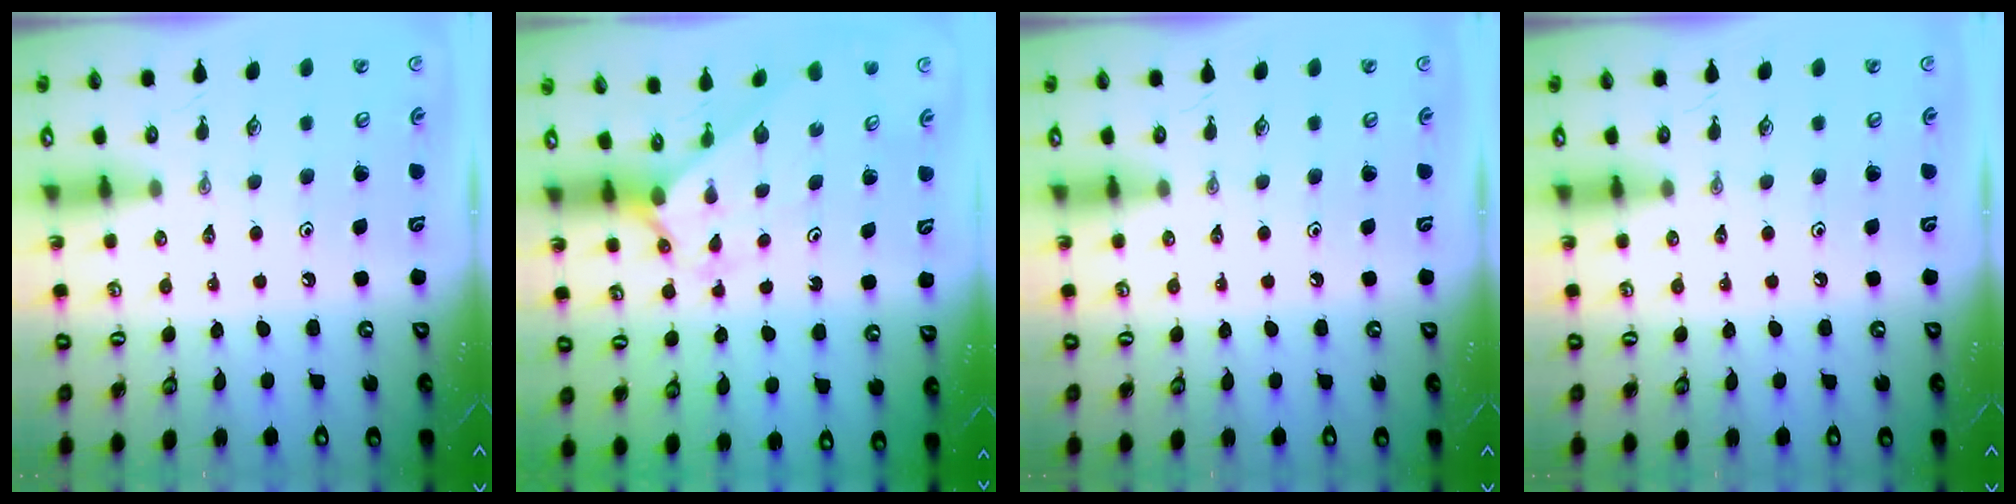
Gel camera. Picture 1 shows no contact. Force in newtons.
{"total": 2.0, "press": 2.0, "slide": 0.2}
{"total": 0.0}
{"total": 0.0}